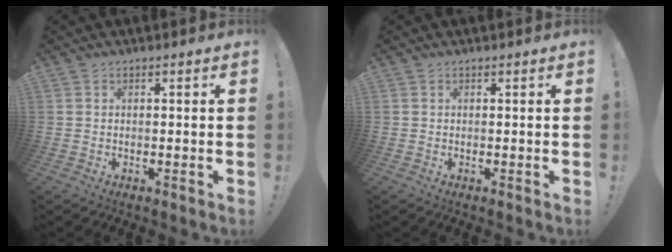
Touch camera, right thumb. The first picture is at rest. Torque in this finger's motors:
{"motor_torque": [-0.01, 0.09, 0.12, -0.06, -0.03]}